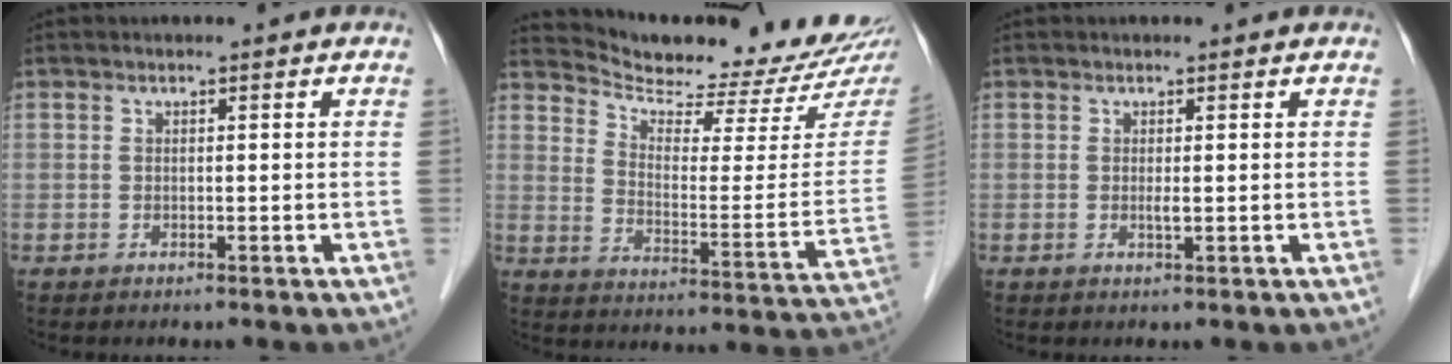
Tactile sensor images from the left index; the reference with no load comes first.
{"total": 19.2, "force": [18.0, 1.5, 6.4], "torque": [-0.102, -0.078, 0.242]}
{"total": 0.7, "force": [0.1, 0.1, 0.7], "torque": [-0.018, -0.004, 0.000]}